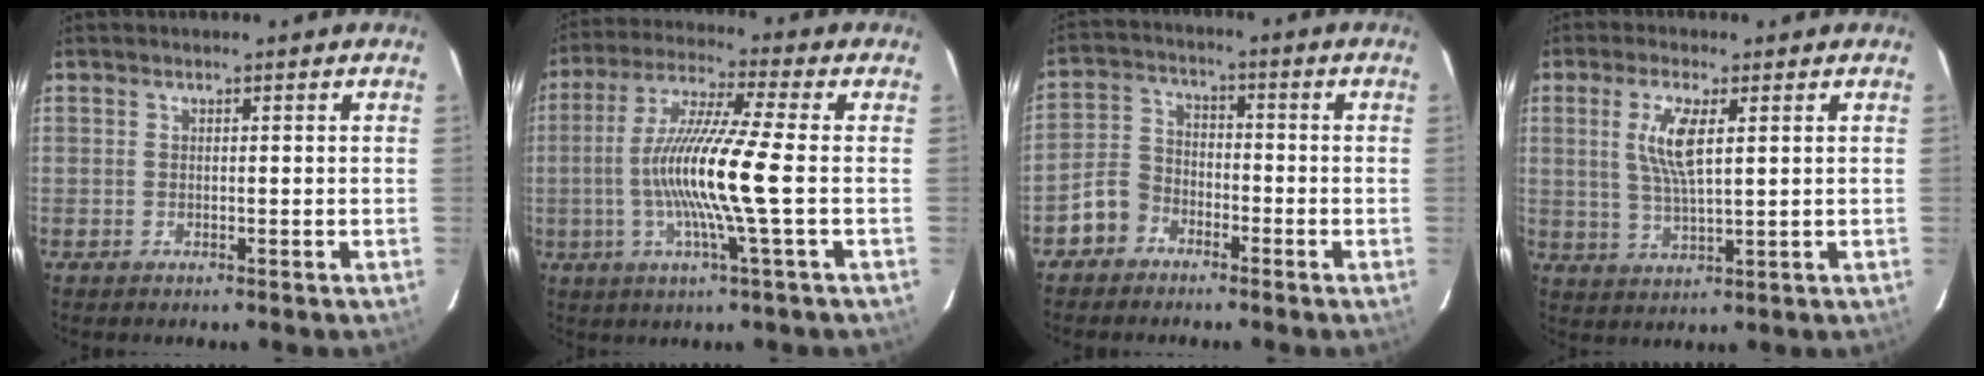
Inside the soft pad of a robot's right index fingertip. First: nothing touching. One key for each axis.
{"total": 13.6, "fx": -1.9, "fy": -1.1, "fz": 13.4, "tx": -0.260, "ty": -0.001, "tz": -0.039}
{"total": 6.2, "fx": -4.1, "fy": 4.4, "fz": 1.5, "tx": -0.040, "ty": 0.025, "tz": -0.077}
{"total": 7.1, "fx": 2.0, "fy": 1.7, "fz": 6.6, "tx": -0.131, "ty": -0.001, "tz": 0.042}